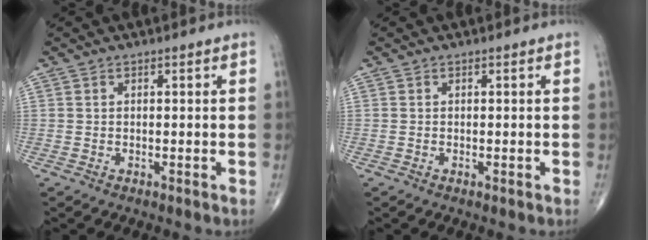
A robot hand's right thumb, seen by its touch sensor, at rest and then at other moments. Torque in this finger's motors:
{"motor_torque": [1.63, 1.43, -0.10, -0.16, -0.01]}